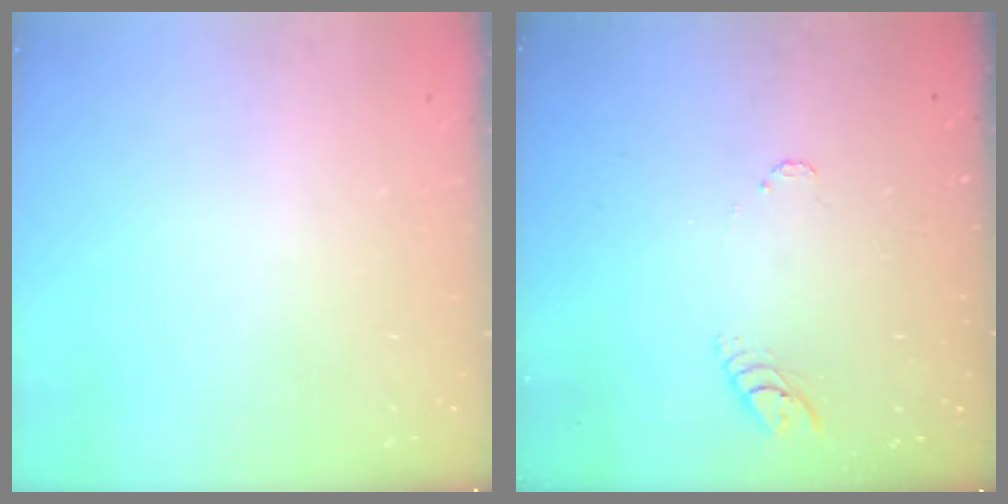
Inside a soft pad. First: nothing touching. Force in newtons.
{"total": 3.9, "press": 3.9, "slide": 0.2}